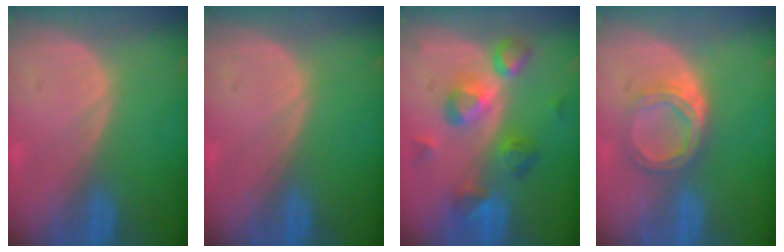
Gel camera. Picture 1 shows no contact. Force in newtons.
{"total": 0.0}
{"total": 7.9, "press": 7.8, "slide": 1.2}
{"total": 5.6, "press": 4.9, "slide": 2.7}